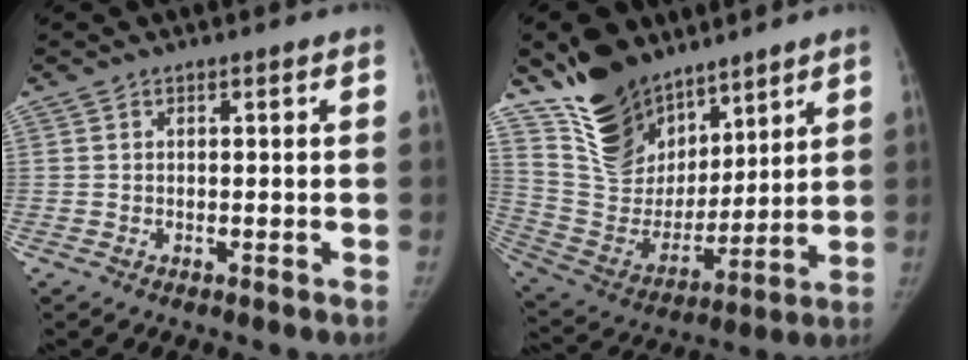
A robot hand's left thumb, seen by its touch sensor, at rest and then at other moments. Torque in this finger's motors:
{"motor_torque": [0.26, 0.14, 1.39, -1.38, 0.08]}